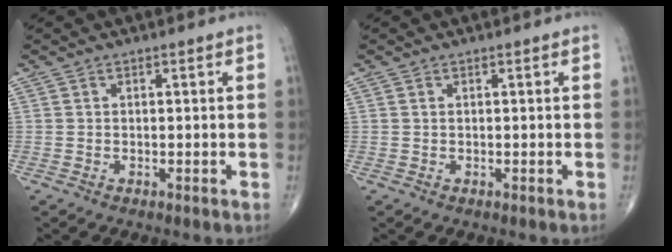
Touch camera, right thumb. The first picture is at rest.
{"total": 0.0}